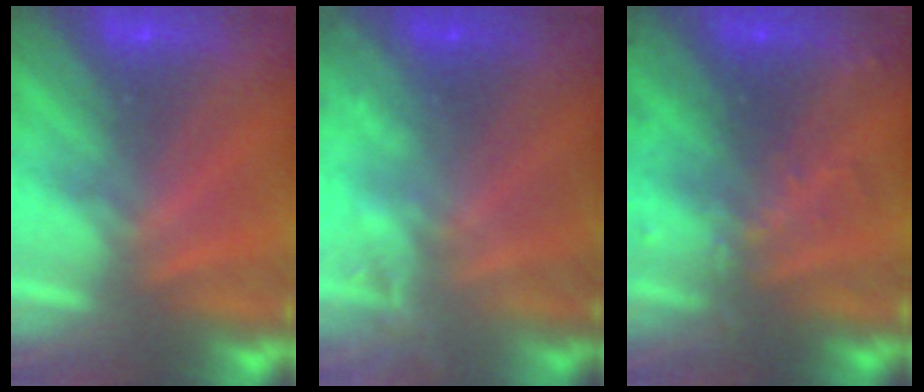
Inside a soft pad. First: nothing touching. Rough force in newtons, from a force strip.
{"total": 2.3}
{"total": 2.9}